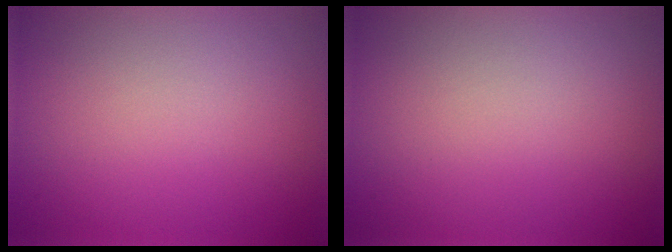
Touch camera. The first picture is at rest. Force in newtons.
{"total": 0.0}